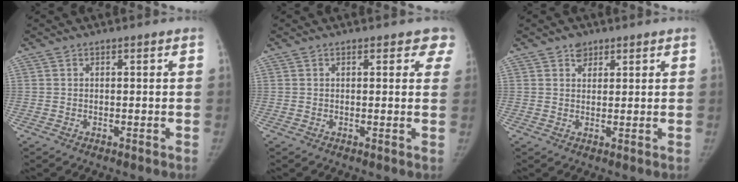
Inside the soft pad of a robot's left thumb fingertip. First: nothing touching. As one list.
[{"total": 3.9, "force": [2.8, 1.9, 1.9], "torque": [0.016, -0.005, 0.017]}, {"total": 2.5, "force": [1.6, 1.9, 0.6], "torque": [0.012, -0.008, 0.022]}]